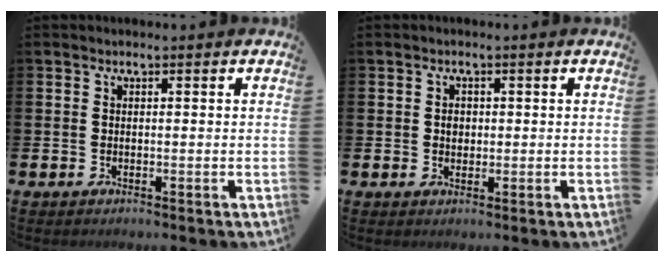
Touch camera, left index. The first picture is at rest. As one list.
[{"total": 1.4, "force": [0.3, 1.2, 0.6], "torque": [0.010, -0.001, -0.001]}]